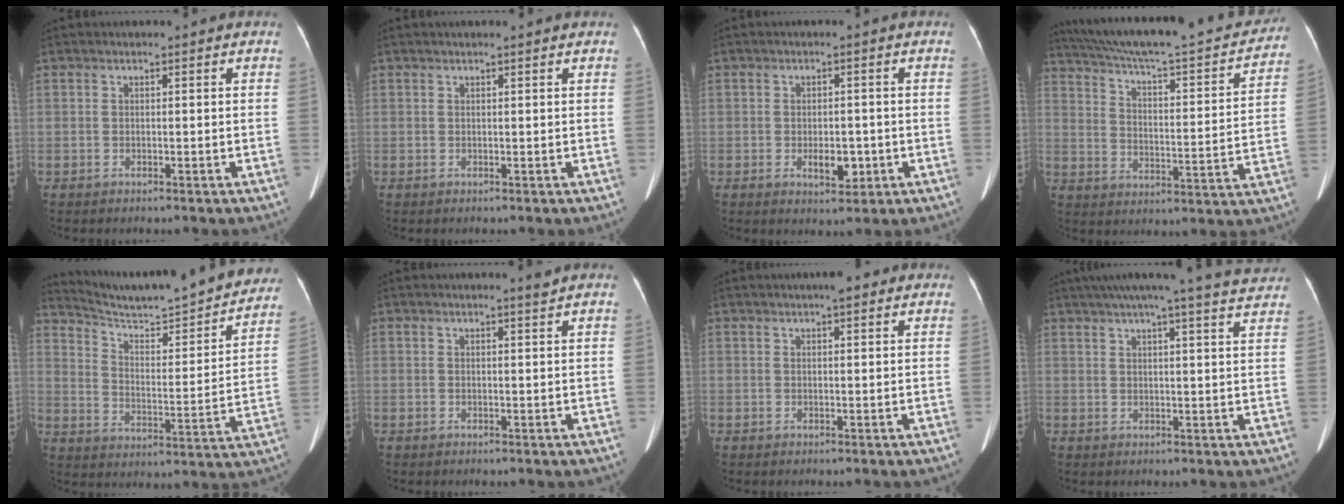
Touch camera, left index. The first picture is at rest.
{"total": 1.6, "force": [1.4, 0.0, 0.7], "torque": [-0.010, 0.018, 0.018]}
{"total": 3.5, "force": [-0.9, 2.0, 2.6], "torque": [-0.036, 0.000, -0.006]}
{"total": 27.3, "force": [24.0, 3.9, 12.3], "torque": [-0.198, -0.011, 0.323]}
{"total": 25.5, "force": [23.3, 2.8, 10.0], "torque": [-0.150, -0.056, 0.310]}
{"total": 0.8, "force": [0.7, -0.5, 0.2], "torque": [-0.017, -0.013, 0.017]}
{"total": 2.7, "force": [1.8, 0.6, 1.9], "torque": [-0.027, 0.006, 0.024]}
{"total": 19.3, "force": [17.4, 0.3, 8.3], "torque": [-0.125, 0.003, 0.212]}